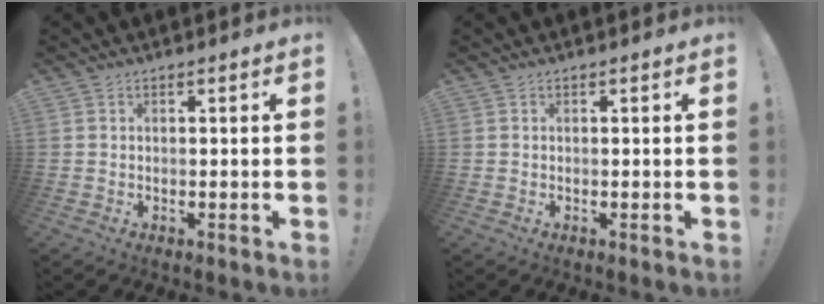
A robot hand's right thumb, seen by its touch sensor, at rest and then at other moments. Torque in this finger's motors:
{"motor_torque": [0.01, -0.01, 0.04, -0.01, 0.00]}